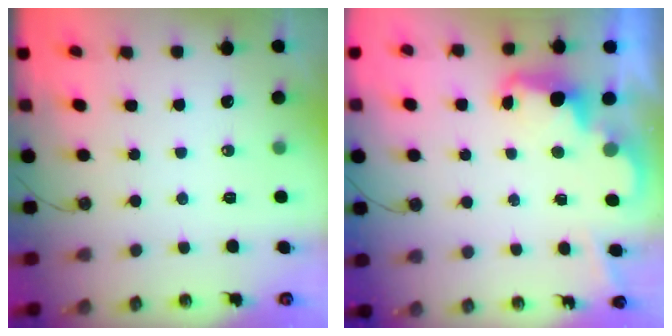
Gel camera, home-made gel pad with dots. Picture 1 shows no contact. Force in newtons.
{"total": 2.5, "press": 2.5, "slide": 0.6}